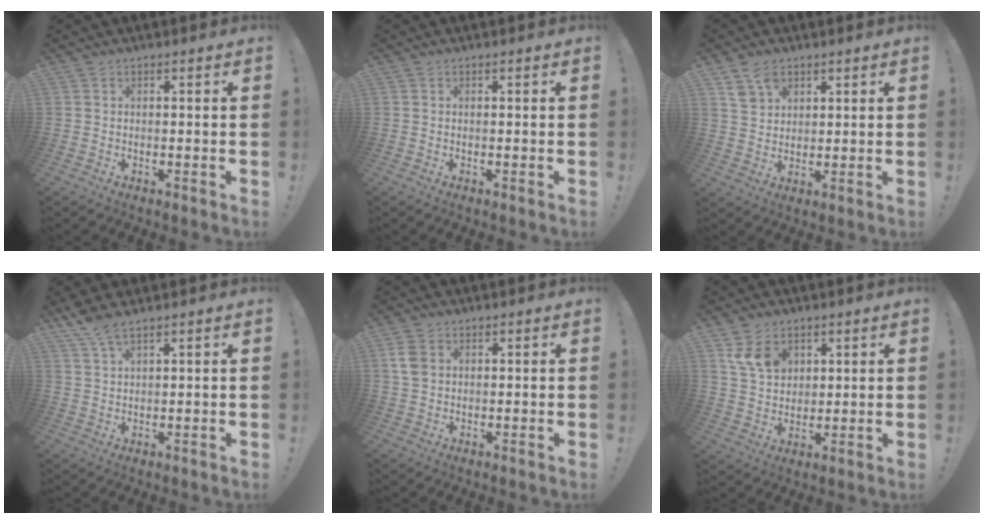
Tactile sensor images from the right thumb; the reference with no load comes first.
{"total": 0.0}
{"total": 6.2, "force": [4.1, 4.3, 1.9], "torque": [-0.027, -0.016, 0.079]}
{"total": 5.2, "force": [4.1, 0.8, 3.1], "torque": [-0.063, -0.023, 0.074]}
{"total": 5.3, "force": [1.6, 3.7, 3.4], "torque": [-0.067, -0.002, 0.030]}
{"total": 9.1, "force": [4.7, 6.7, 4.0], "torque": [-0.061, -0.015, 0.095]}